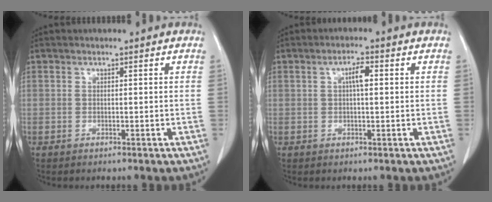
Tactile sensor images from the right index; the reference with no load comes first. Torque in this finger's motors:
{"motor_torque": [0.48, -0.07, 0.12, 0.05]}